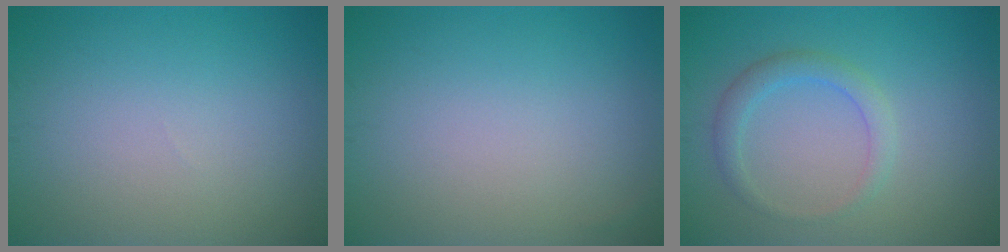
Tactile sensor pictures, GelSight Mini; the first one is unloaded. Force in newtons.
{"total": 0.0}
{"total": 2.2, "press": 2.2, "slide": 0.1}